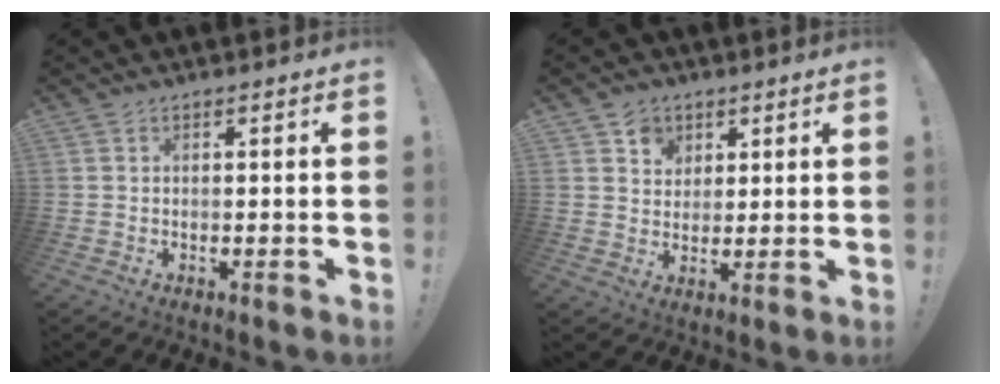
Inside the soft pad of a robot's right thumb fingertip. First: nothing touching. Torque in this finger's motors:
{"motor_torque": [0.96, 0.62, 0.08, -0.24, 0.00]}